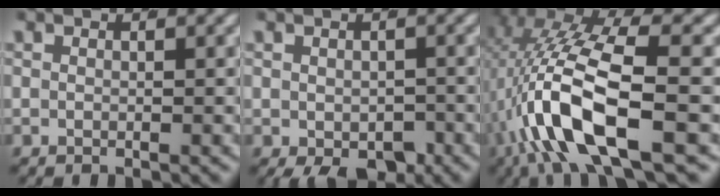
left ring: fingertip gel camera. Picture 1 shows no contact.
{"total": 3.8, "force": [-2.1, 2.1, 2.3], "torque": [-0.037, -0.032, -0.015]}
{"total": 10.9, "force": [-1.8, 4.6, 9.7], "torque": [-0.207, -0.031, -0.011]}